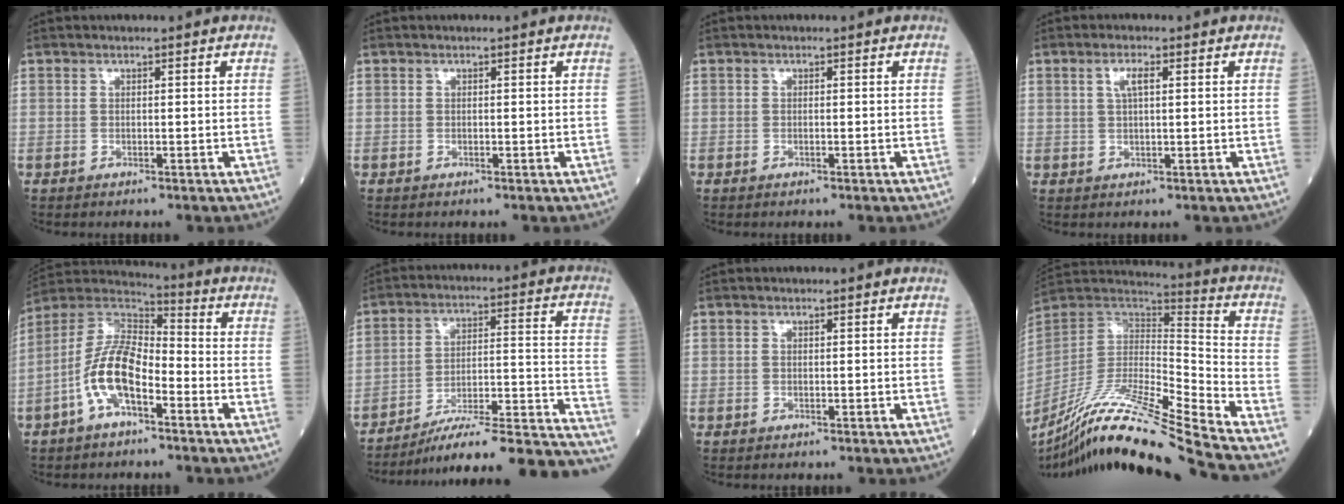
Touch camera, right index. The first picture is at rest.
{"total": 0.0}
{"total": 0.0}
{"total": 2.7, "force": [1.0, 0.6, 2.5], "torque": [-0.052, 0.005, 0.019]}
{"total": 11.0, "force": [-4.3, 4.2, 9.2], "torque": [-0.195, 0.018, -0.088]}
{"total": 22.1, "force": [-18.9, 1.6, 11.4], "torque": [-0.087, 0.027, -0.272]}
{"total": 0.0}
{"total": 22.5, "force": [-18.5, -1.8, 12.7], "torque": [-0.257, -0.030, -0.341]}